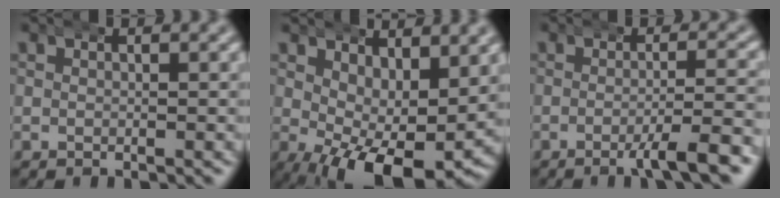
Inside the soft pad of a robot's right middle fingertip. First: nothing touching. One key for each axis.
{"total": 7.4, "fx": -2.1, "fy": 2.8, "fz": 6.6, "tx": -0.103, "ty": -0.043, "tz": -0.014}
{"total": 4.1, "fx": -2.4, "fy": 0.2, "fz": 3.3, "tx": -0.051, "ty": -0.002, "tz": -0.040}